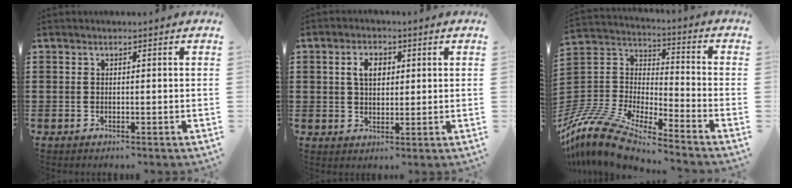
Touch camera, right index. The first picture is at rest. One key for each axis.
{"total": 3.8, "fx": 0.9, "fy": 2.5, "fz": 2.8, "tx": -0.063, "ty": 0.014, "tz": 0.014}
{"total": 11.9, "fx": -10.9, "fy": 1.8, "fz": 4.5, "tx": -0.126, "ty": 0.007, "tz": -0.231}